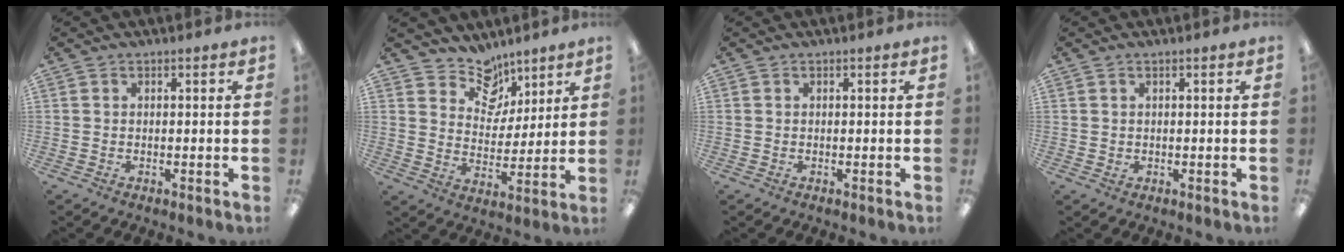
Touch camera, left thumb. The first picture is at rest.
{"total": 10.3, "force": [8.0, 6.2, 2.0], "torque": [-0.030, -0.061, 0.151]}
{"total": 0.0}
{"total": 0.6, "force": [0.4, 0.4, 0.2], "torque": [-0.005, 0.003, 0.007]}